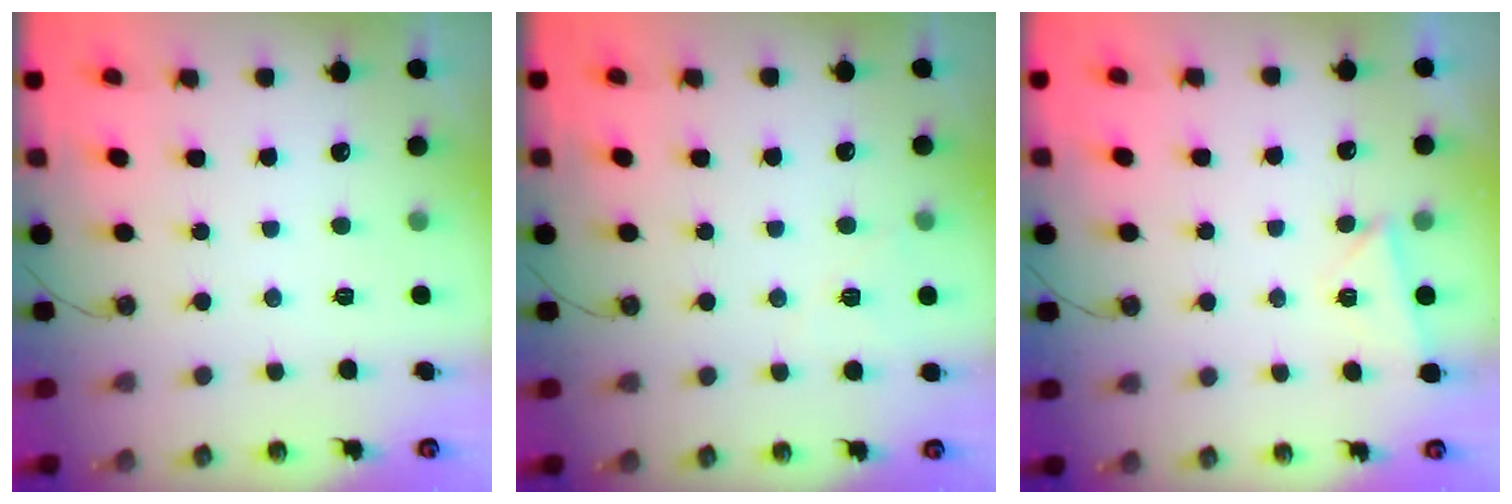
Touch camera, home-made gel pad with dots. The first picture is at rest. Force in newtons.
{"total": 5.8, "press": 5.1, "slide": 2.8}
{"total": 3.8, "press": 3.2, "slide": 2.1}